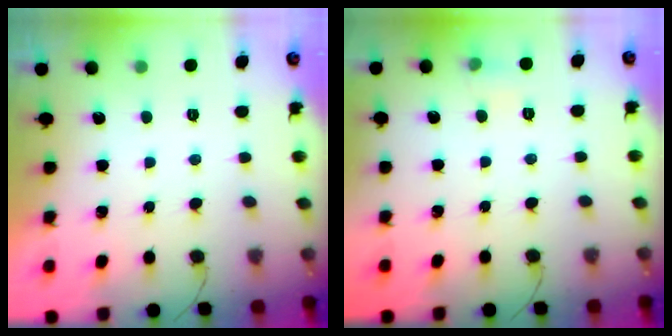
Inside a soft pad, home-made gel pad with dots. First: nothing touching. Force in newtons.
{"total": 4.1, "press": 4.0, "slide": 1.2}